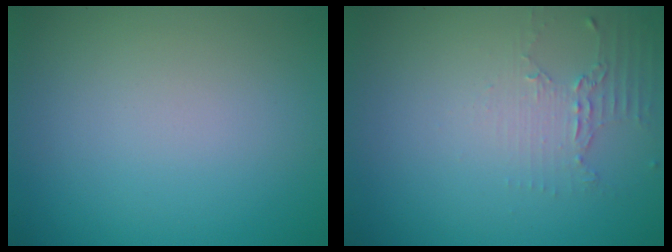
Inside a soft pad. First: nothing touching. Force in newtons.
{"total": 2.2, "press": 1.6, "slide": 1.5}